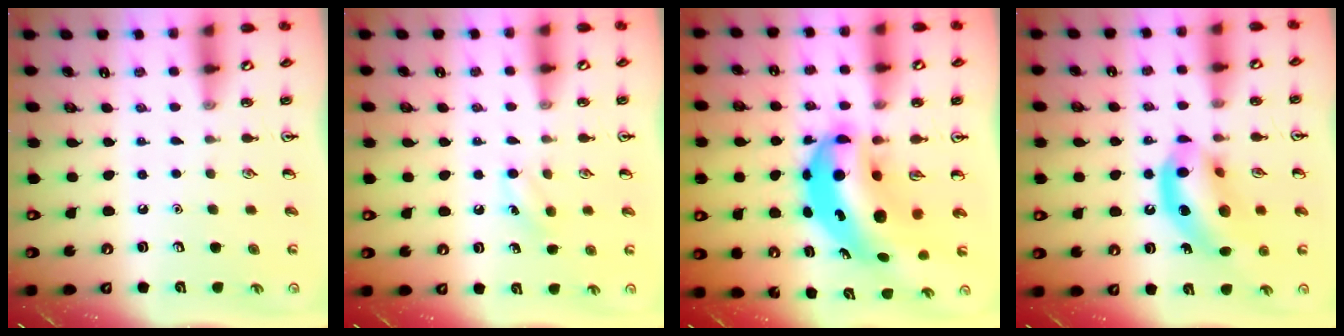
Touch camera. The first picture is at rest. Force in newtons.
{"total": 6.2, "press": 5.9, "slide": 1.9}
{"total": 12.0, "press": 11.5, "slide": 3.2}
{"total": 14.8, "press": 14.3, "slide": 3.7}